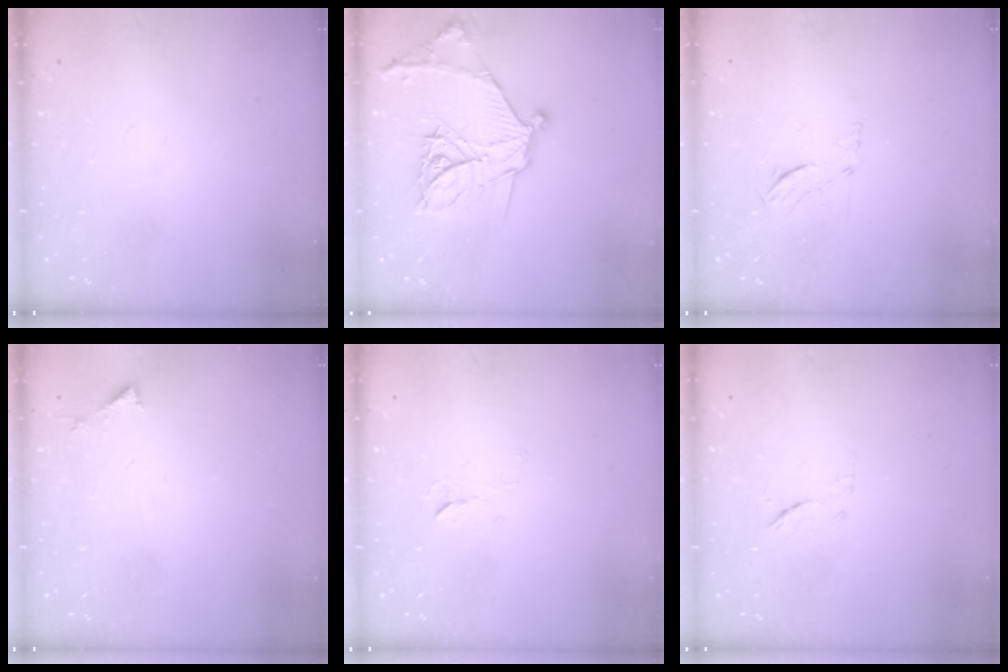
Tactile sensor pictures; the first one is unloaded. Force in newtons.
{"total": 21.1, "press": 21.0, "slide": 1.2}
{"total": 5.2, "press": 5.1, "slide": 0.9}
{"total": 3.0, "press": 3.0, "slide": 0.2}
{"total": 5.5, "press": 5.5, "slide": 0.4}
{"total": 6.4, "press": 6.3, "slide": 0.8}